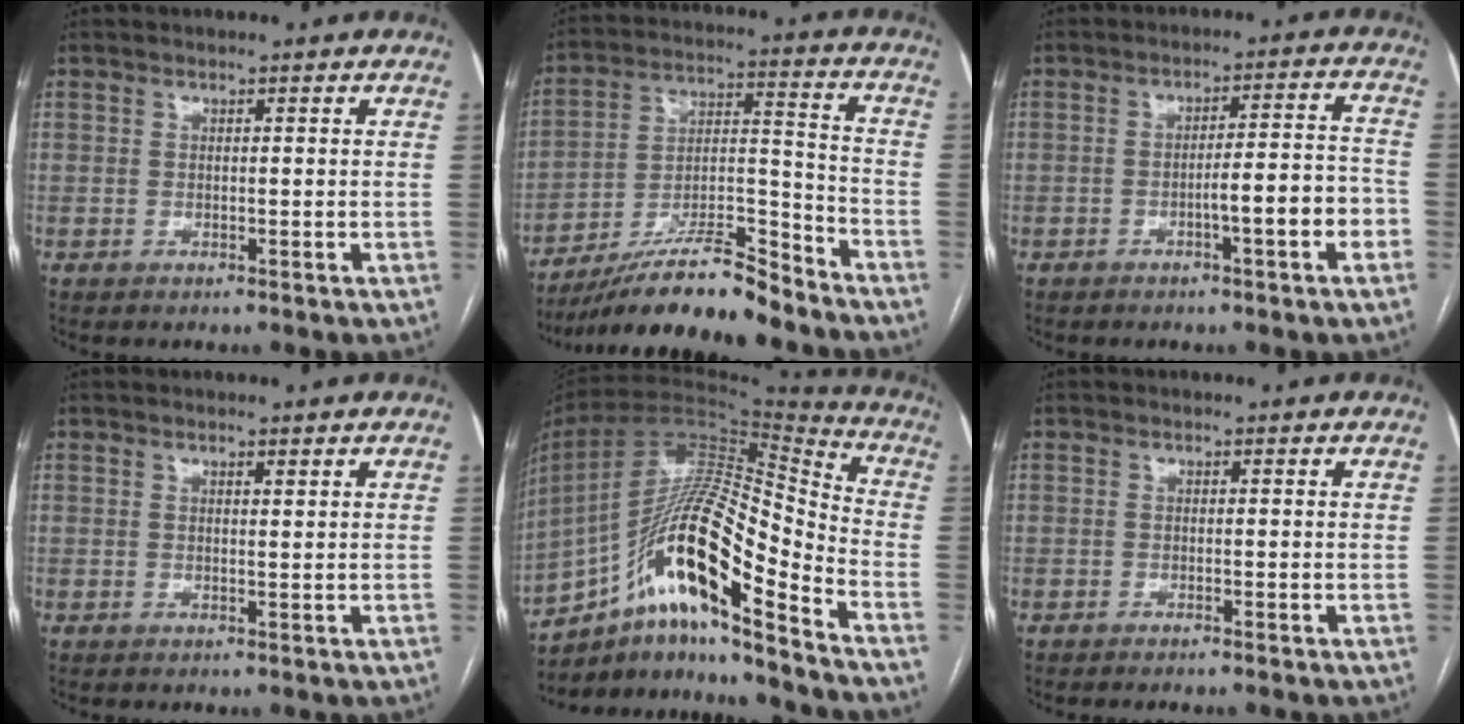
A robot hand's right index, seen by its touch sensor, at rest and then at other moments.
{"total": 16.4, "force": [-14.2, 1.7, 8.1], "torque": [-0.146, 0.008, -0.252]}
{"total": 7.5, "force": [-3.0, 0.6, 6.9], "torque": [-0.095, 0.020, -0.040]}
{"total": 0.9, "force": [0.6, 0.1, 0.7], "torque": [-0.013, -0.002, 0.009]}
{"total": 21.2, "force": [-11.7, 3.4, 17.3], "torque": [-0.324, 0.008, -0.206]}
{"total": 0.8, "force": [-0.6, -0.1, 0.5], "torque": [-0.013, 0.000, -0.011]}